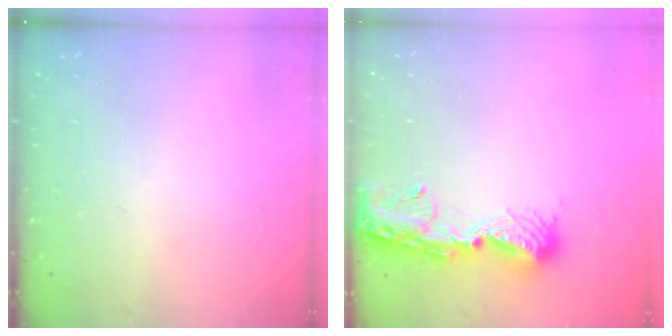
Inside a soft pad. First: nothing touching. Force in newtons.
{"total": 12.9, "press": 12.9, "slide": 1.3}